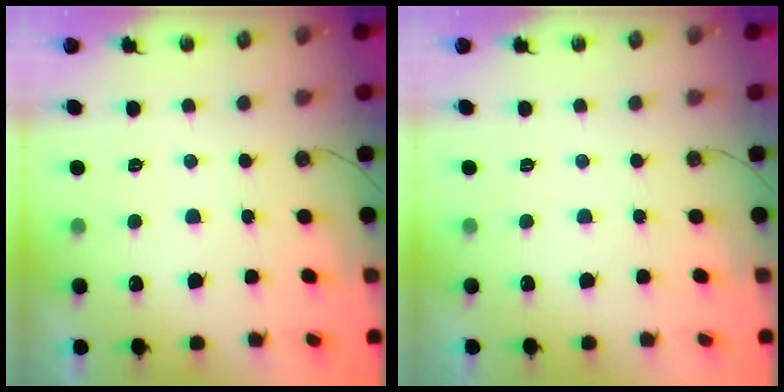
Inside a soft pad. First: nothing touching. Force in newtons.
{"total": 0.0}